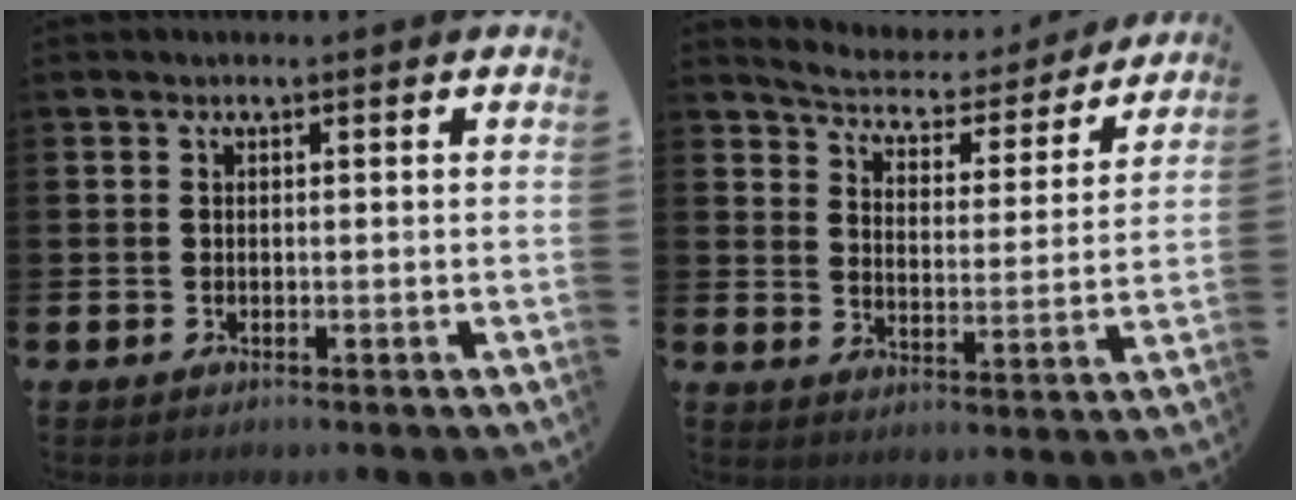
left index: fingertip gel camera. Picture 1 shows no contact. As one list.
[{"total": 5.2, "force": [4.9, 1.3, 0.7], "torque": [-0.047, -0.041, 0.080]}]